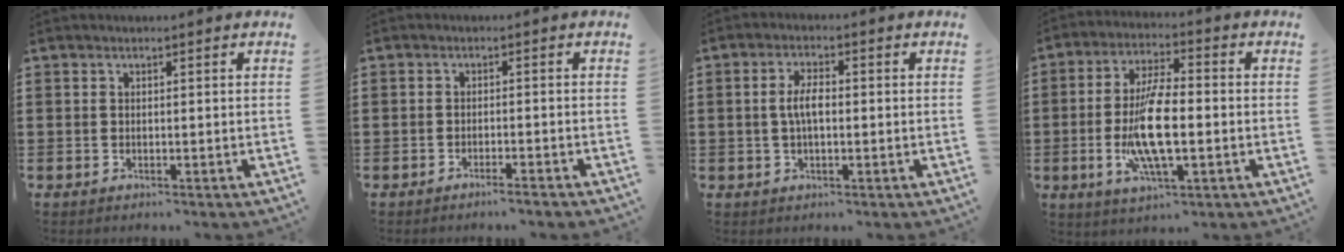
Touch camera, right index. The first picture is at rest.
{"total": 1.6, "force": [-1.5, -0.1, 0.6], "torque": [-0.011, 0.001, -0.028]}
{"total": 4.1, "force": [0.0, 1.7, 3.8], "torque": [-0.080, 0.001, -0.005]}
{"total": 10.7, "force": [-1.8, 3.3, 10.1], "torque": [-0.207, -0.011, -0.033]}